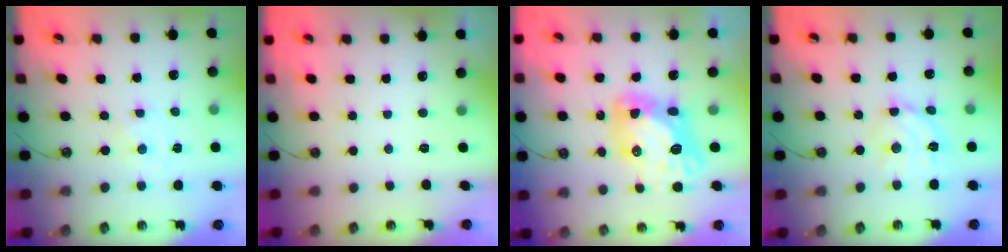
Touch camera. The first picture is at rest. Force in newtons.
{"total": 0.0}
{"total": 14.8, "press": 14.7, "slide": 1.6}
{"total": 11.5, "press": 11.5, "slide": 0.9}